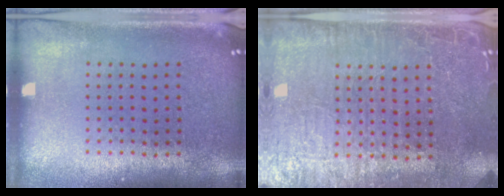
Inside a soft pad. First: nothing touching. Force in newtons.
{"total": 4.1, "press": 3.9, "slide": 1.3}